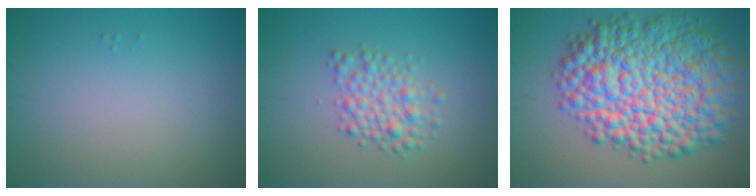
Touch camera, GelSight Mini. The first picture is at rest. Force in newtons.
{"total": 3.1, "press": 3.1, "slide": 0.1}
{"total": 14.4, "press": 14.4, "slide": 0.3}